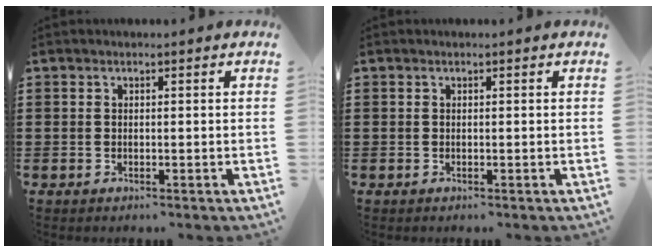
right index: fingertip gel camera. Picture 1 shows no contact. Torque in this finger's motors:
{"motor_torque": [-0.05, 0.05, 0.03, -0.01]}